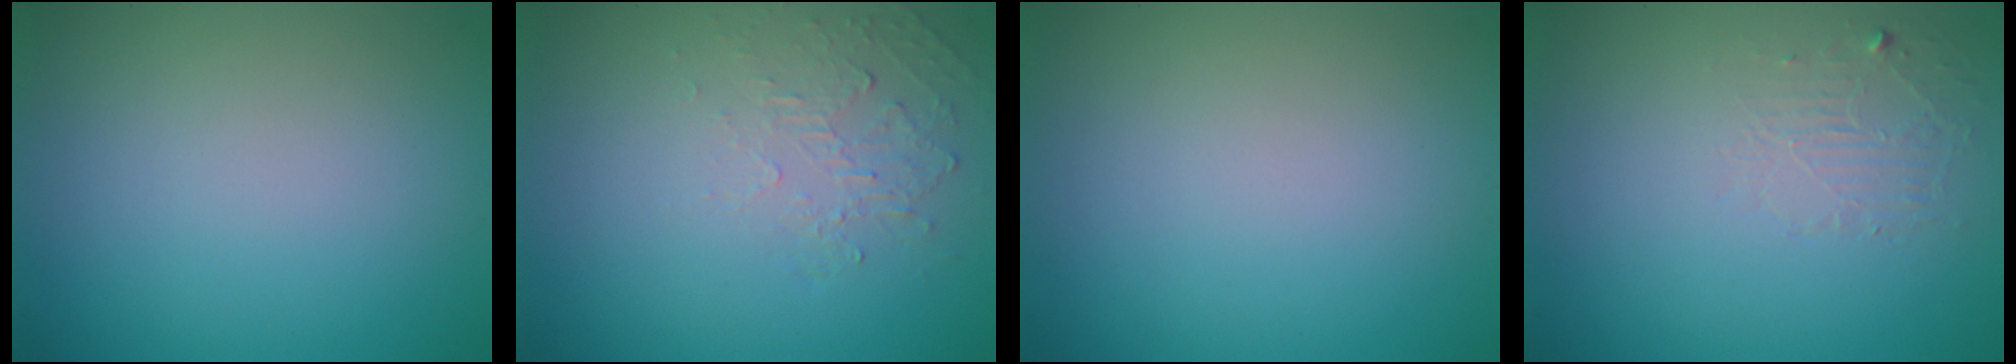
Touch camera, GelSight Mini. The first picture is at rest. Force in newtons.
{"total": 1.9, "press": 0.5, "slide": 1.9}
{"total": 0.0}
{"total": 1.4, "press": 0.1, "slide": 1.4}